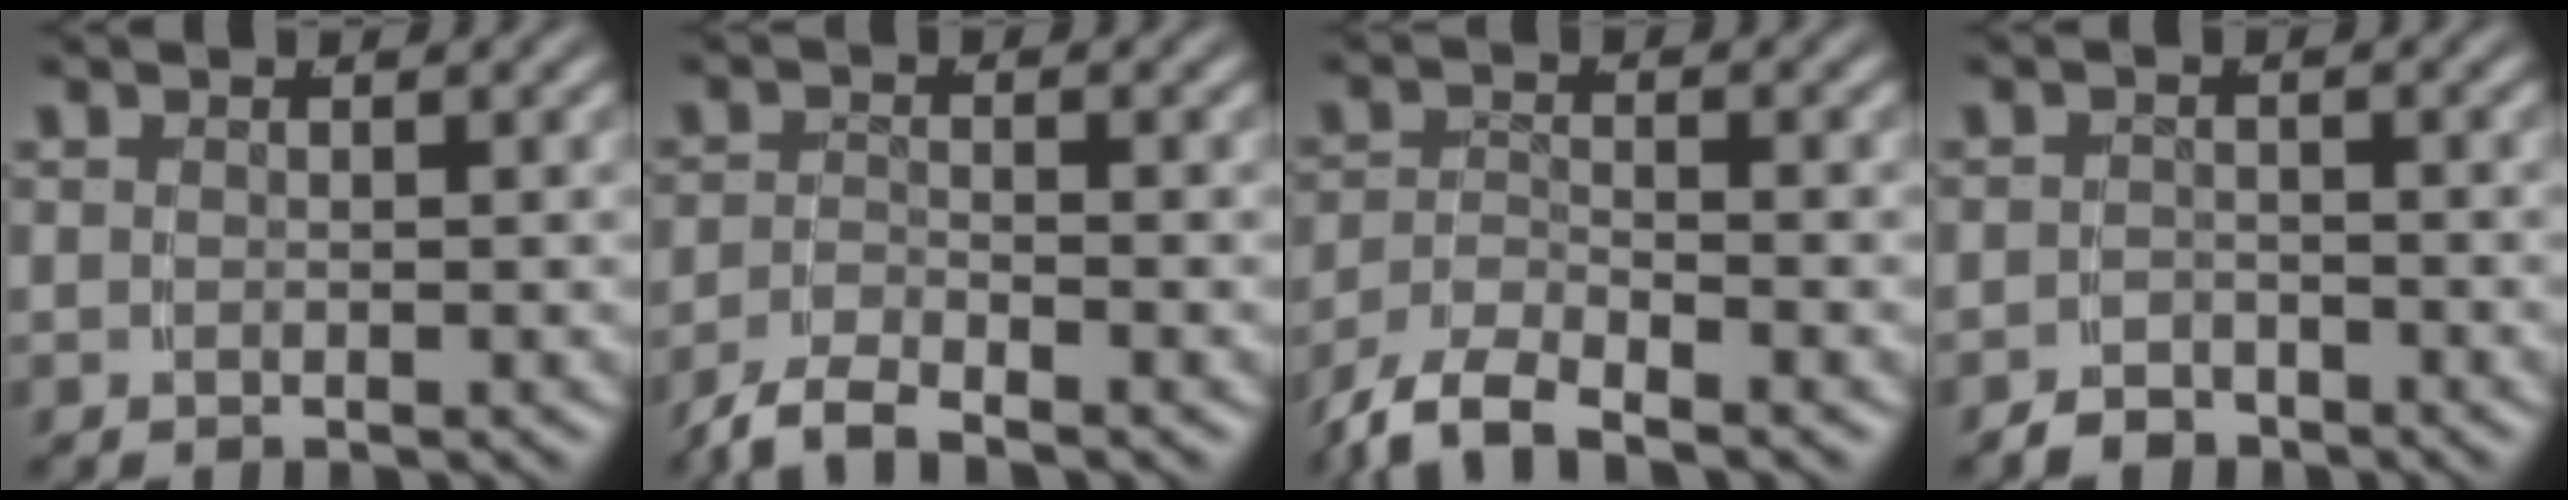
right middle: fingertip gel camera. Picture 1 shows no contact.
{"total": 3.4, "force": [-3.1, 0.4, 1.3], "torque": [-0.024, -0.008, -0.049]}
{"total": 5.7, "force": [-4.6, 2.3, 2.5], "torque": [-0.055, -0.016, -0.070]}
{"total": 2.2, "force": [-2.1, 0.5, -0.2], "torque": [0.013, -0.009, -0.035]}